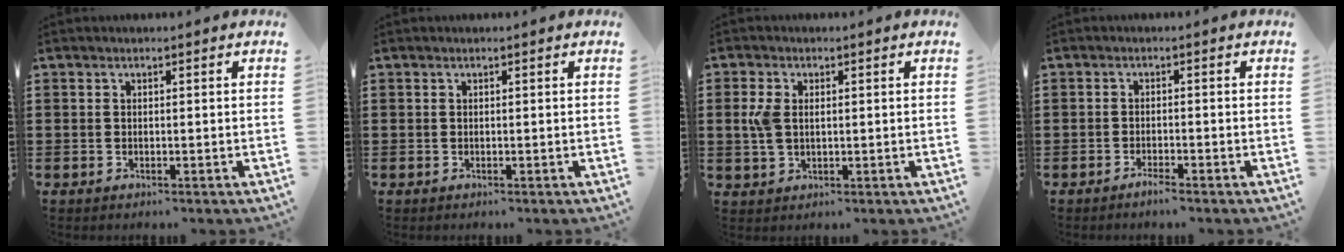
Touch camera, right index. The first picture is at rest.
{"total": 0.0}
{"total": 3.5, "force": [0.5, 2.2, 2.6], "torque": [-0.072, 0.005, 0.002]}
{"total": 1.5, "force": [-1.4, 0.0, 0.5], "torque": [-0.012, -0.003, -0.026]}